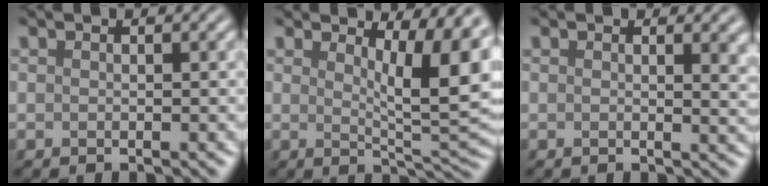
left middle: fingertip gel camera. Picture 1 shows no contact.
{"total": 7.2, "force": [2.8, 2.2, 6.2], "torque": [-0.087, -0.007, 0.048]}
{"total": 2.7, "force": [1.0, 1.1, 2.2], "torque": [-0.018, -0.001, 0.014]}